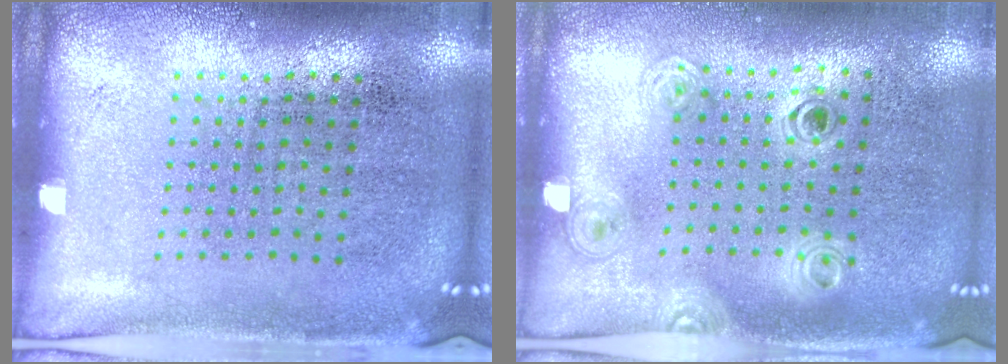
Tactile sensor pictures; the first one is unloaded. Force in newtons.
{"total": 1.2, "press": 1.1, "slide": 0.5}